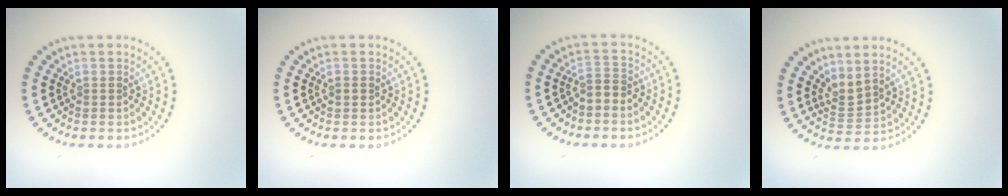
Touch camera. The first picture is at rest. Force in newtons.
{"total": 0.8, "press": 0.8, "slide": 0.1}
{"total": 1.6, "press": 1.2, "slide": 1.0}
{"total": 2.0, "press": 1.4, "slide": 1.4}